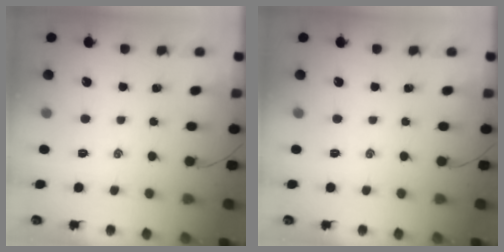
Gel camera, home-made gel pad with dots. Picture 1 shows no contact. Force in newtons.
{"total": 0.0}